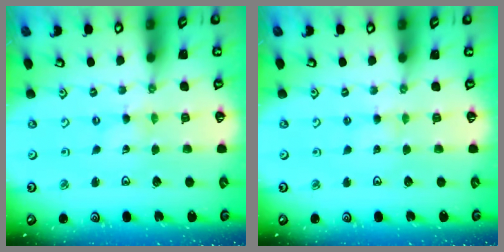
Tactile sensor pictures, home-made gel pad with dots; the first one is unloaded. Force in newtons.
{"total": 2.5, "press": 2.5, "slide": 0.2}